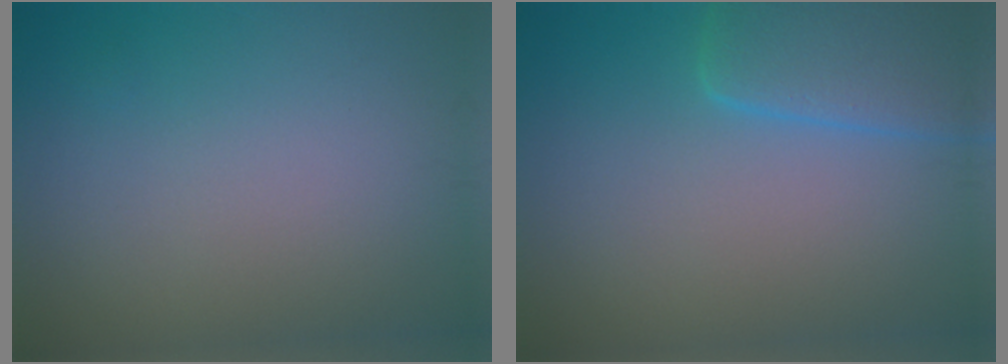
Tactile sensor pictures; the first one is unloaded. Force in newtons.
{"total": 5.7, "press": 5.7, "slide": 0.5}